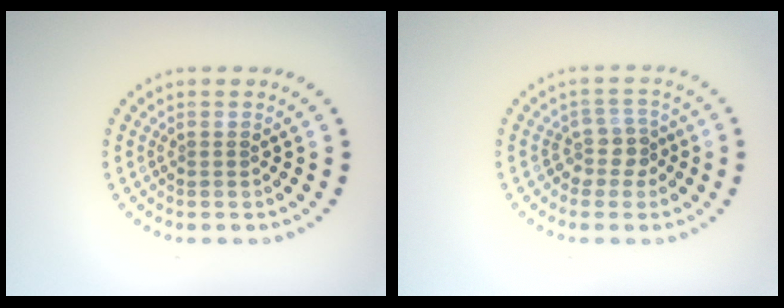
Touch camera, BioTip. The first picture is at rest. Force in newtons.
{"total": 2.3, "press": 1.8, "slide": 1.4}